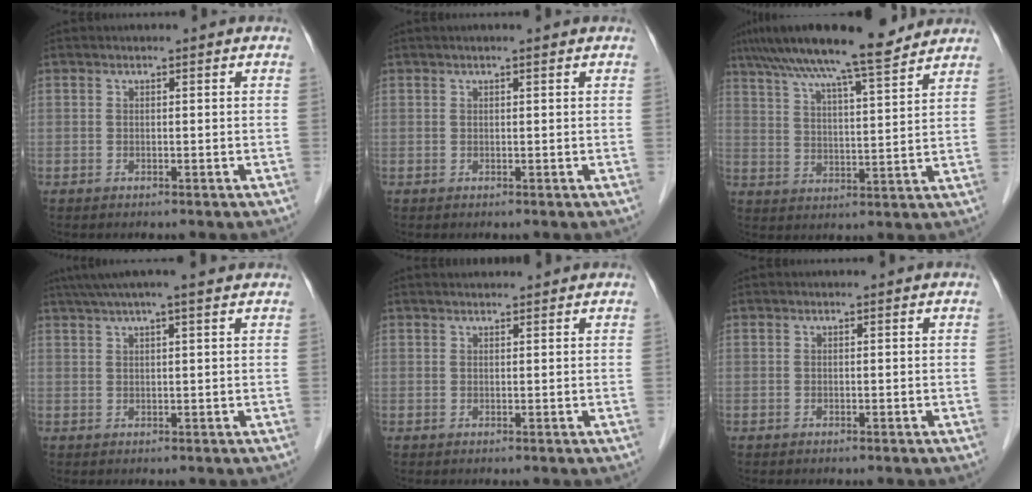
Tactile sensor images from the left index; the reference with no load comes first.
{"total": 1.3, "force": [0.9, 0.0, 0.9], "torque": [-0.013, 0.010, 0.014]}
{"total": 15.8, "force": [13.1, 1.1, 8.7], "torque": [-0.146, 0.024, 0.203]}
{"total": 9.1, "force": [7.4, -0.1, 5.4], "torque": [-0.088, 0.040, 0.099]}
{"total": 2.4, "force": [2.3, 0.3, 0.6], "torque": [-0.008, 0.023, 0.036]}
{"total": 0.0}